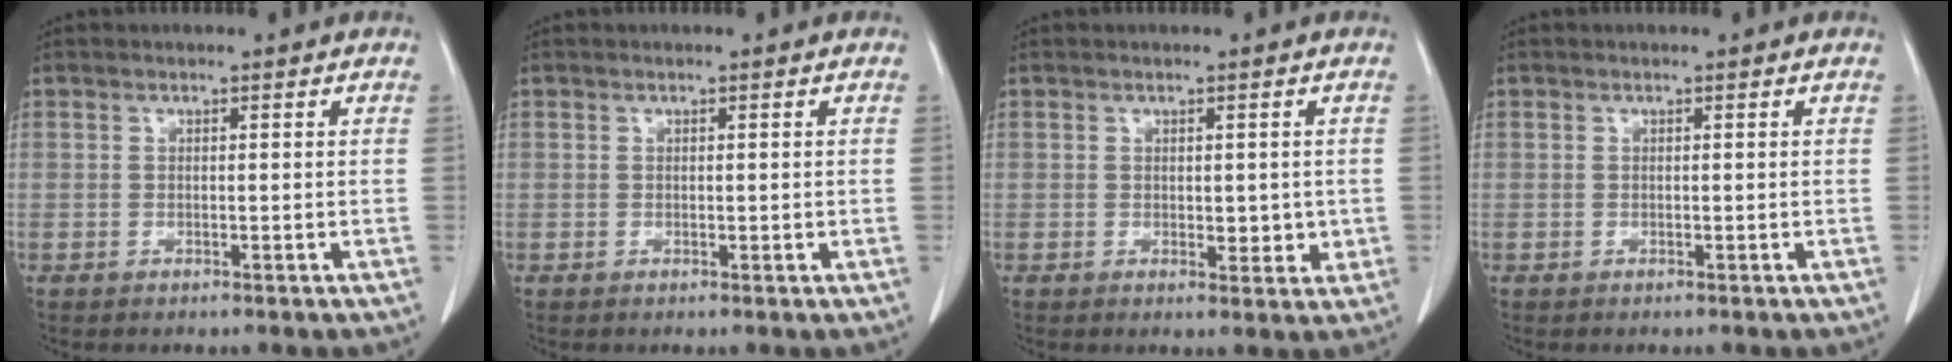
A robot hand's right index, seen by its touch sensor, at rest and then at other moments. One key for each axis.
{"total": 0.7, "fx": 0.1, "fy": 0.4, "fz": 0.5, "tx": -0.005, "ty": -0.001, "tz": 0.003}
{"total": 3.2, "fx": 0.0, "fy": 1.9, "fz": 2.7, "tx": -0.027, "ty": -0.005, "tz": 0.005}
{"total": 0.0}